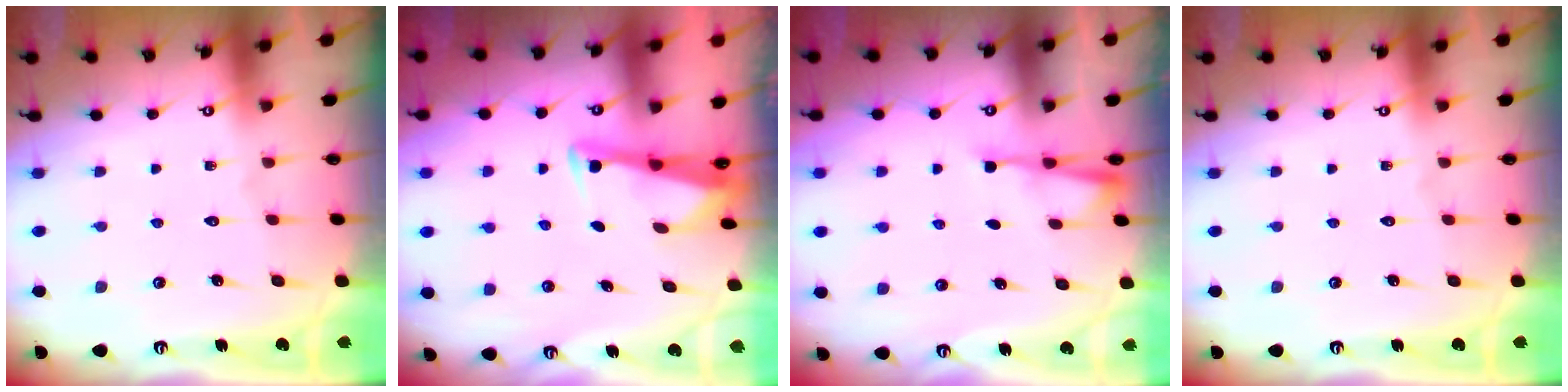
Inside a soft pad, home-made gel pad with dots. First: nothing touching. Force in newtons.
{"total": 2.9, "press": 2.9, "slide": 0.4}
{"total": 3.5, "press": 3.5, "slide": 0.4}
{"total": 0.0}